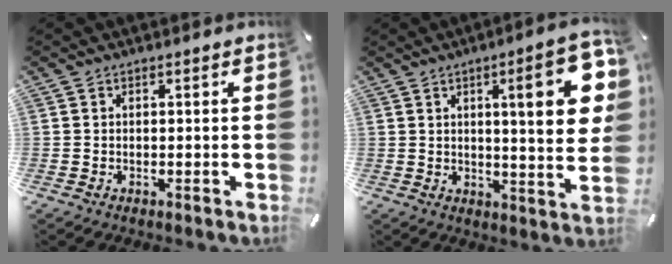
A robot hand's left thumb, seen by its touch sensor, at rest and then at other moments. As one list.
[{"total": 16.7, "force": [5.5, 3.5, 15.4], "torque": [-0.216, -0.024, 0.070]}]